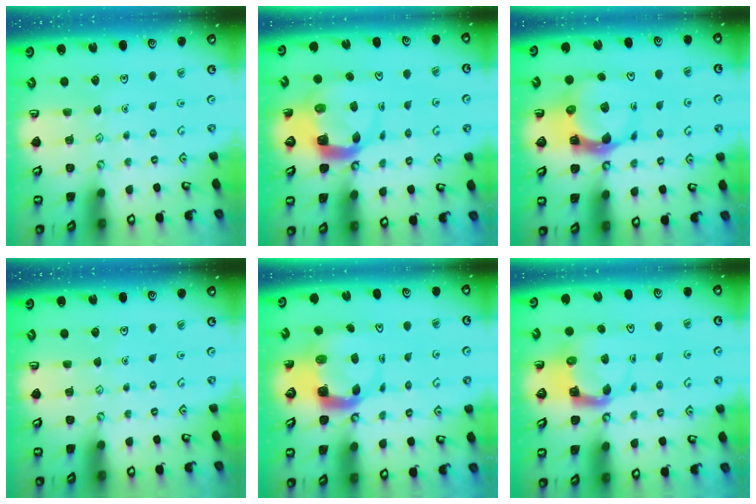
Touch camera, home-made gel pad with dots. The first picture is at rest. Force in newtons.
{"total": 5.3, "press": 5.3, "slide": 0.8}
{"total": 7.4, "press": 7.3, "slide": 1.1}
{"total": 0.0}
{"total": 5.3, "press": 5.2, "slide": 0.7}
{"total": 3.8, "press": 3.7, "slide": 0.6}